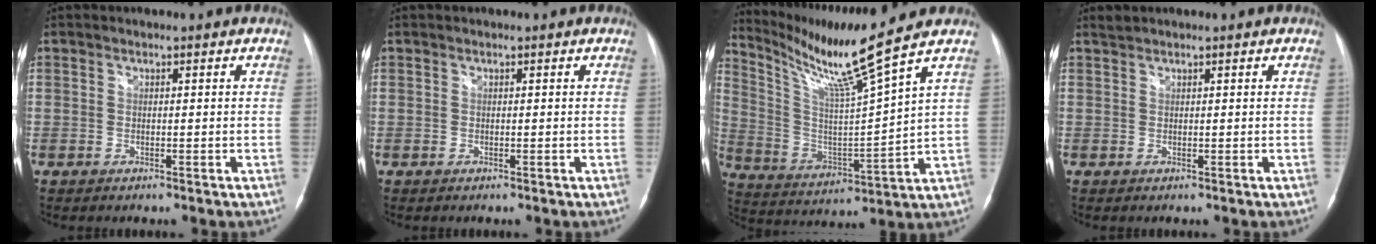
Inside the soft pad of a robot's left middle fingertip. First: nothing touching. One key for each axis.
{"total": 0.0}
{"total": 13.3, "fx": 10.5, "fy": -3.2, "fz": 7.4, "tx": -0.145, "ty": -0.031, "tz": 0.203}
{"total": 0.7, "fx": 0.7, "fy": -0.1, "fz": 0.0, "tx": -0.006, "ty": 0.006, "tz": 0.019}